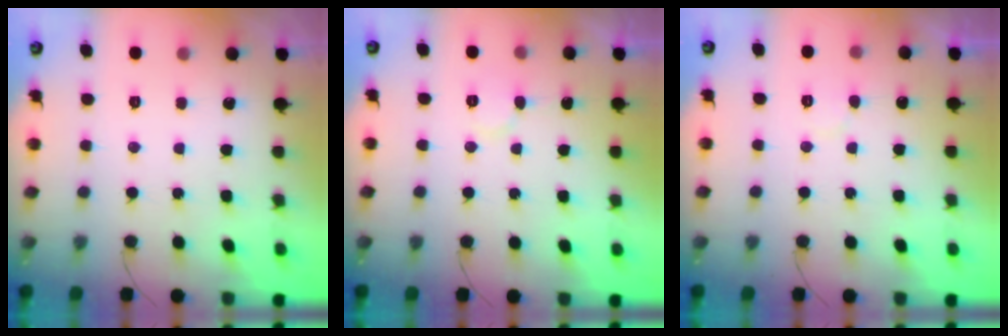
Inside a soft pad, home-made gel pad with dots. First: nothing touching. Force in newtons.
{"total": 4.9, "press": 4.9, "slide": 0.5}
{"total": 5.2, "press": 5.2, "slide": 0.3}